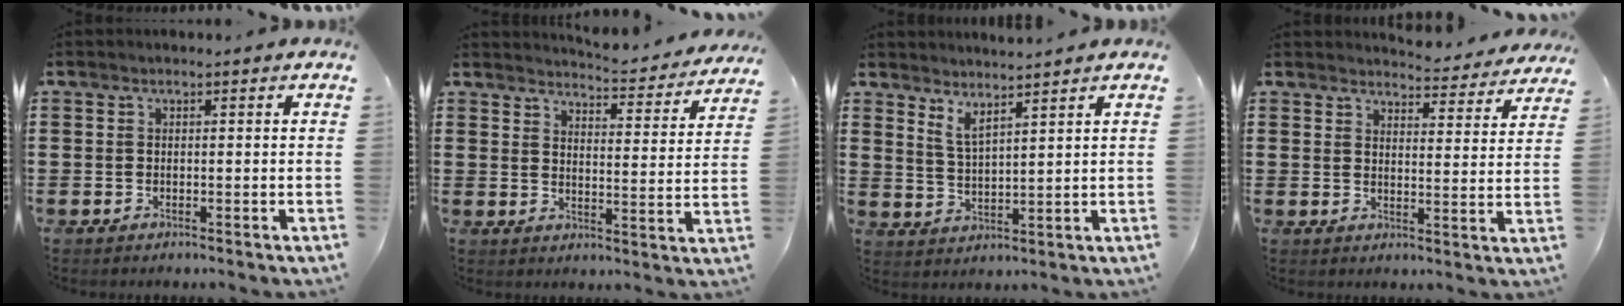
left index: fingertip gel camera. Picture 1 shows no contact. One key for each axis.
{"total": 4.4, "fx": 4.3, "fy": -0.2, "fz": 0.8, "tx": -0.021, "ty": -0.039, "tz": 0.069}
{"total": 3.4, "fx": 3.2, "fy": 0.1, "fz": 1.3, "tx": -0.034, "ty": -0.012, "tz": 0.057}
{"total": 4.3, "fx": 4.3, "fy": 0.1, "fz": 0.5, "tx": -0.013, "ty": -0.034, "tz": 0.072}